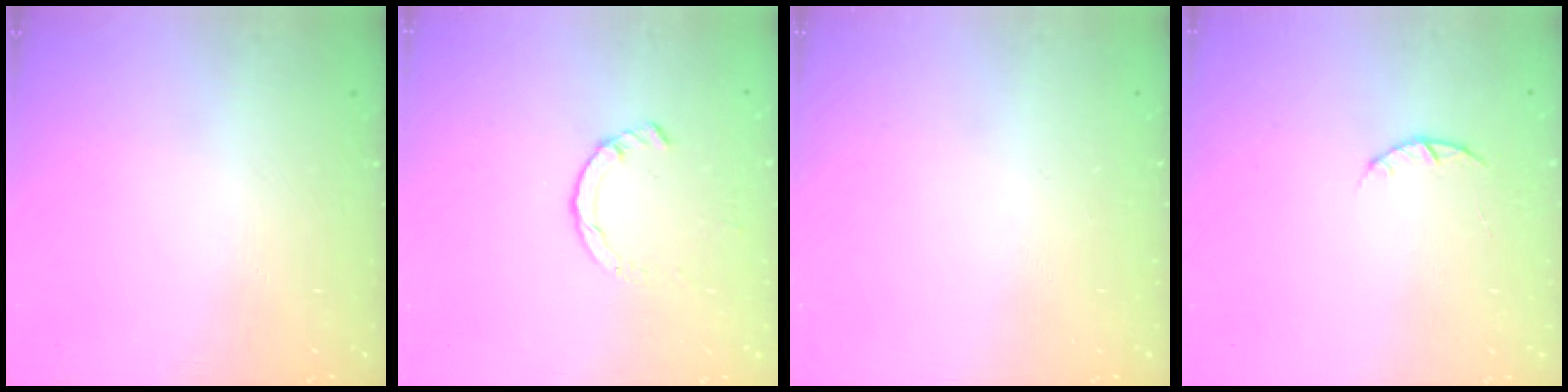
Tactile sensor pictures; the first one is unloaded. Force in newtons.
{"total": 2.8, "press": 2.8, "slide": 0.4}
{"total": 0.0}
{"total": 3.0, "press": 3.0, "slide": 0.4}